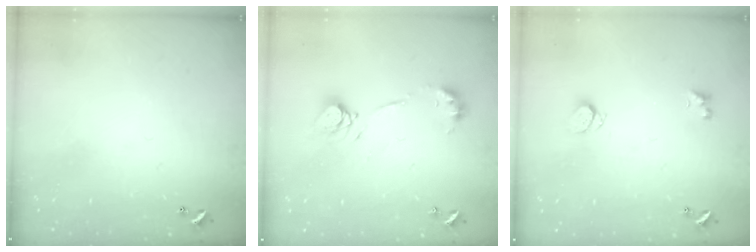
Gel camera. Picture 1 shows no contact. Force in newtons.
{"total": 12.5, "press": 12.5, "slide": 1.1}
{"total": 1.9, "press": 1.8, "slide": 0.7}